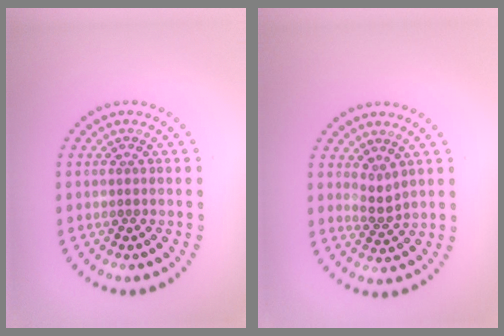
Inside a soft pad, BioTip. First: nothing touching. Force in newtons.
{"total": 1.5, "press": 1.0, "slide": 1.0}